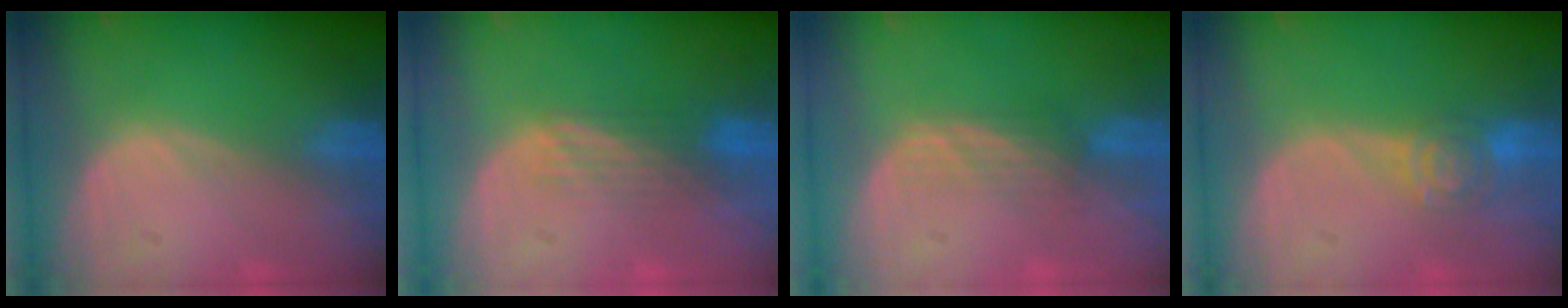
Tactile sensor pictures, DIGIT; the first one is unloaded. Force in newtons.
{"total": 3.9, "press": 3.2, "slide": 2.3}
{"total": 2.8, "press": 2.5, "slide": 1.2}
{"total": 4.6, "press": 4.3, "slide": 1.7}